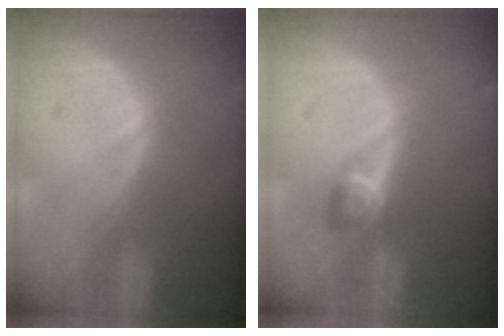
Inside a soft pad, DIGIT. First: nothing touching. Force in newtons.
{"total": 2.9, "press": 2.6, "slide": 1.4}